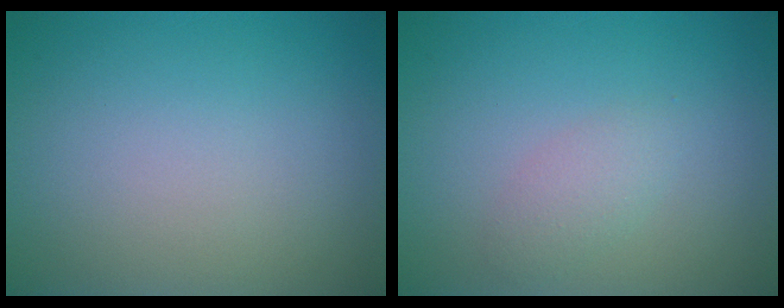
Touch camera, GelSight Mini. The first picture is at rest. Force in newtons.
{"total": 1.6, "press": 1.6, "slide": 0.0}